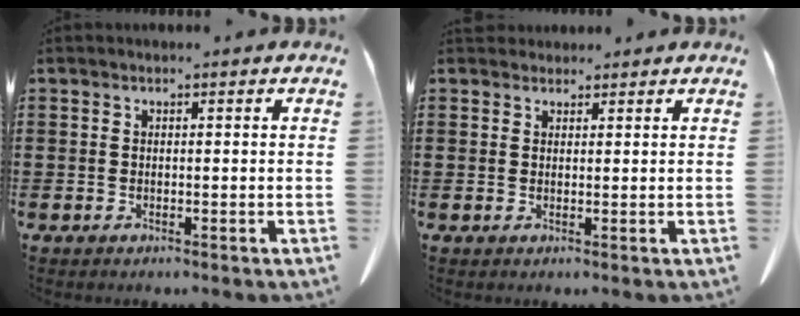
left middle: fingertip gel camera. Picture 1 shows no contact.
{"total": 1.7, "force": [1.6, 0.6, 0.1], "torque": [-0.007, 0.002, 0.033]}